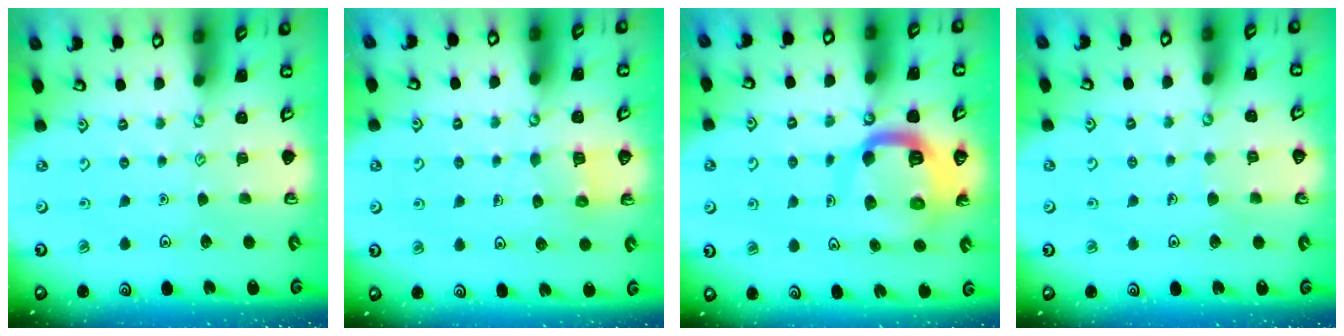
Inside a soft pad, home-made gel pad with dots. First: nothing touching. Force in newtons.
{"total": 4.8, "press": 4.8, "slide": 0.3}
{"total": 13.4, "press": 13.3, "slide": 1.6}
{"total": 3.9, "press": 3.9, "slide": 0.2}